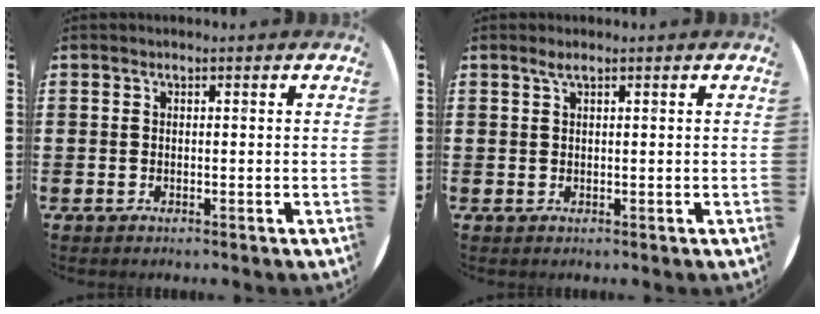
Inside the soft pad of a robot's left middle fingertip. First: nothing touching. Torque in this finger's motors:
{"motor_torque": [0.29, -0.21, 0.03, 0.00]}